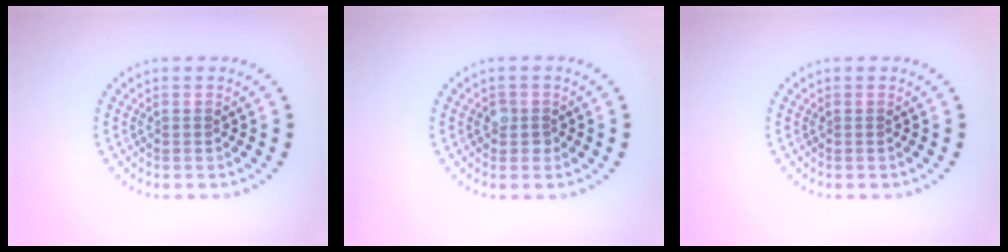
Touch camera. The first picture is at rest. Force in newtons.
{"total": 1.5, "press": 1.3, "slide": 0.6}
{"total": 0.0}